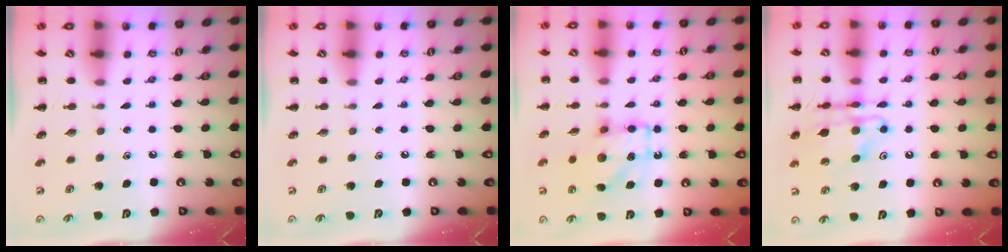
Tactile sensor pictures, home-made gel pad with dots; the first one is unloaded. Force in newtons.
{"total": 0.0}
{"total": 10.7, "press": 10.6, "slide": 1.2}
{"total": 15.0, "press": 14.7, "slide": 3.1}